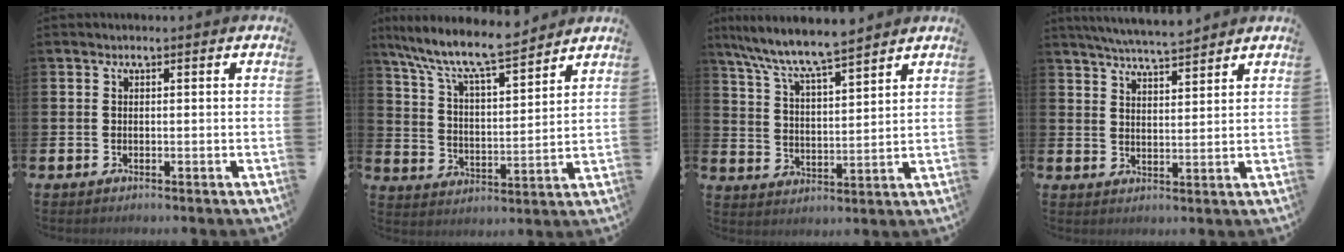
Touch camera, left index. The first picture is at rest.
{"total": 9.4, "force": [8.7, 1.0, 3.5], "torque": [-0.109, -0.059, 0.149]}
{"total": 8.0, "force": [7.5, 0.4, 2.8], "torque": [-0.087, -0.046, 0.133]}
{"total": 5.5, "force": [5.4, 0.1, 1.1], "torque": [-0.034, -0.027, 0.097]}